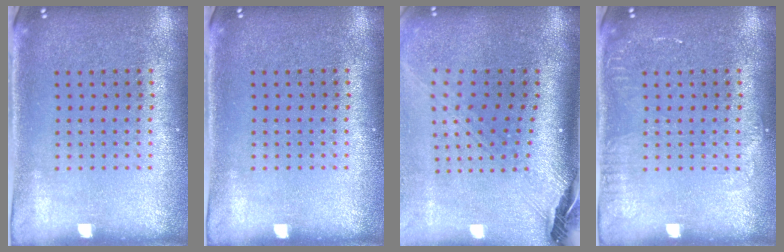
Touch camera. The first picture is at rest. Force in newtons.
{"total": 0.0}
{"total": 3.0, "press": 2.1, "slide": 2.0}
{"total": 1.3, "press": 1.2, "slide": 0.2}